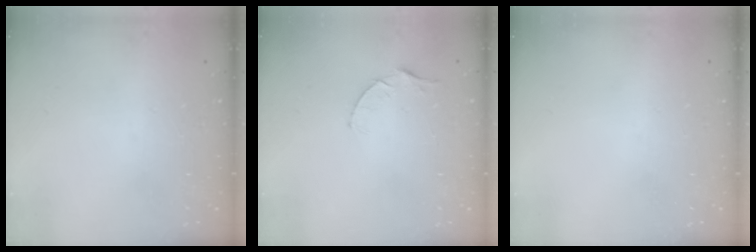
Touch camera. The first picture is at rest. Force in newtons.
{"total": 4.1, "press": 4.0, "slide": 0.4}
{"total": 0.0}